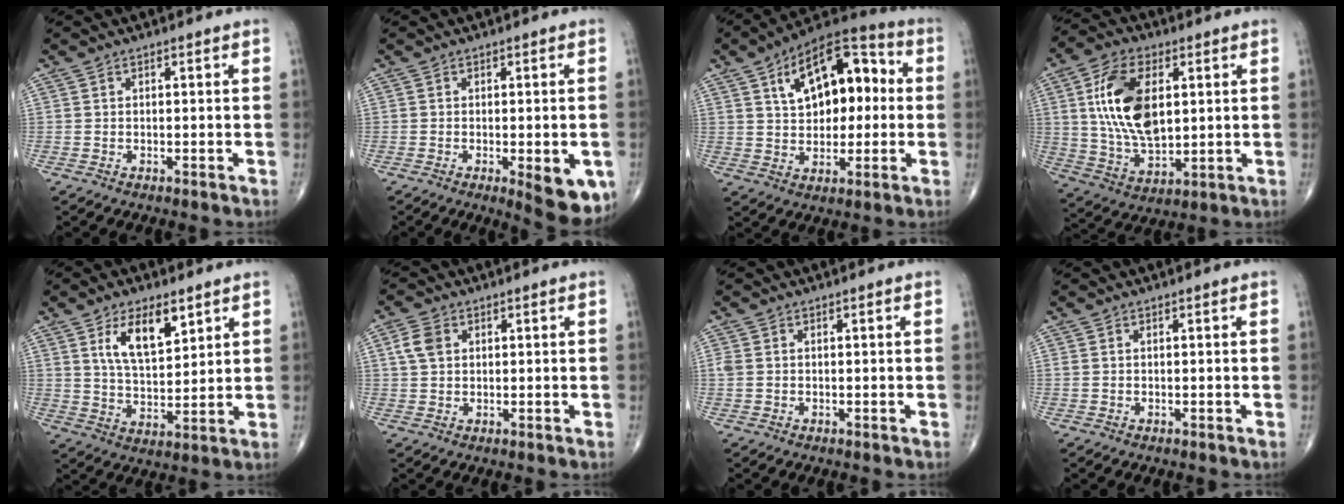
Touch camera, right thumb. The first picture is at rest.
{"total": 9.2, "force": [-3.0, 3.1, 8.1], "torque": [-0.082, -0.013, -0.032]}
{"total": 18.0, "force": [3.9, 10.2, 14.2], "torque": [-0.179, 0.027, 0.055]}
{"total": 16.6, "force": [3.4, 9.1, 13.4], "torque": [-0.243, -0.011, 0.068]}
{"total": 10.5, "force": [5.2, 4.8, 7.8], "torque": [-0.119, -0.029, 0.101]}
{"total": 4.2, "force": [1.2, 3.0, 2.7], "torque": [-0.052, 0.005, 0.022]}
{"total": 1.5, "force": [0.1, 1.2, 1.0], "torque": [-0.033, 0.006, 0.002]}
{"total": 0.7, "force": [0.1, 0.4, 0.5], "torque": [-0.016, 0.009, 0.007]}